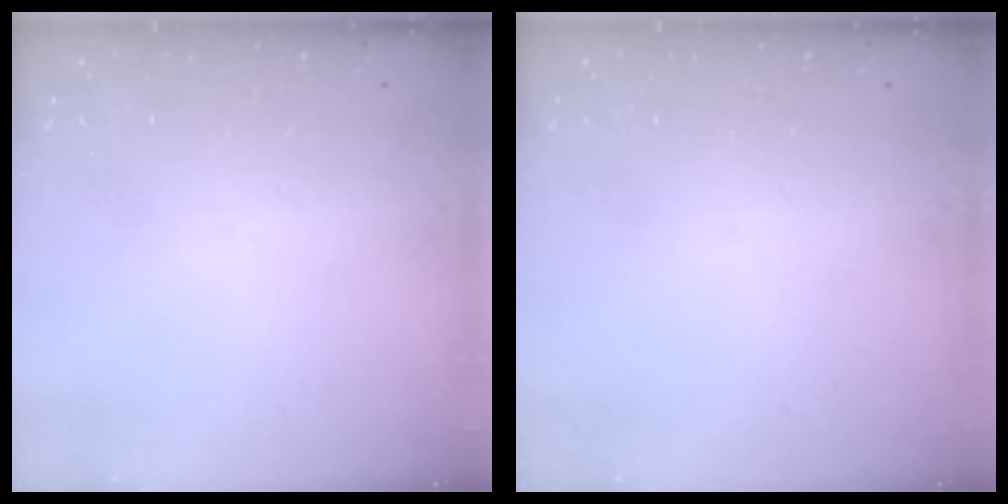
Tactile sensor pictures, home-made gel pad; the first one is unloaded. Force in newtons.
{"total": 0.0}